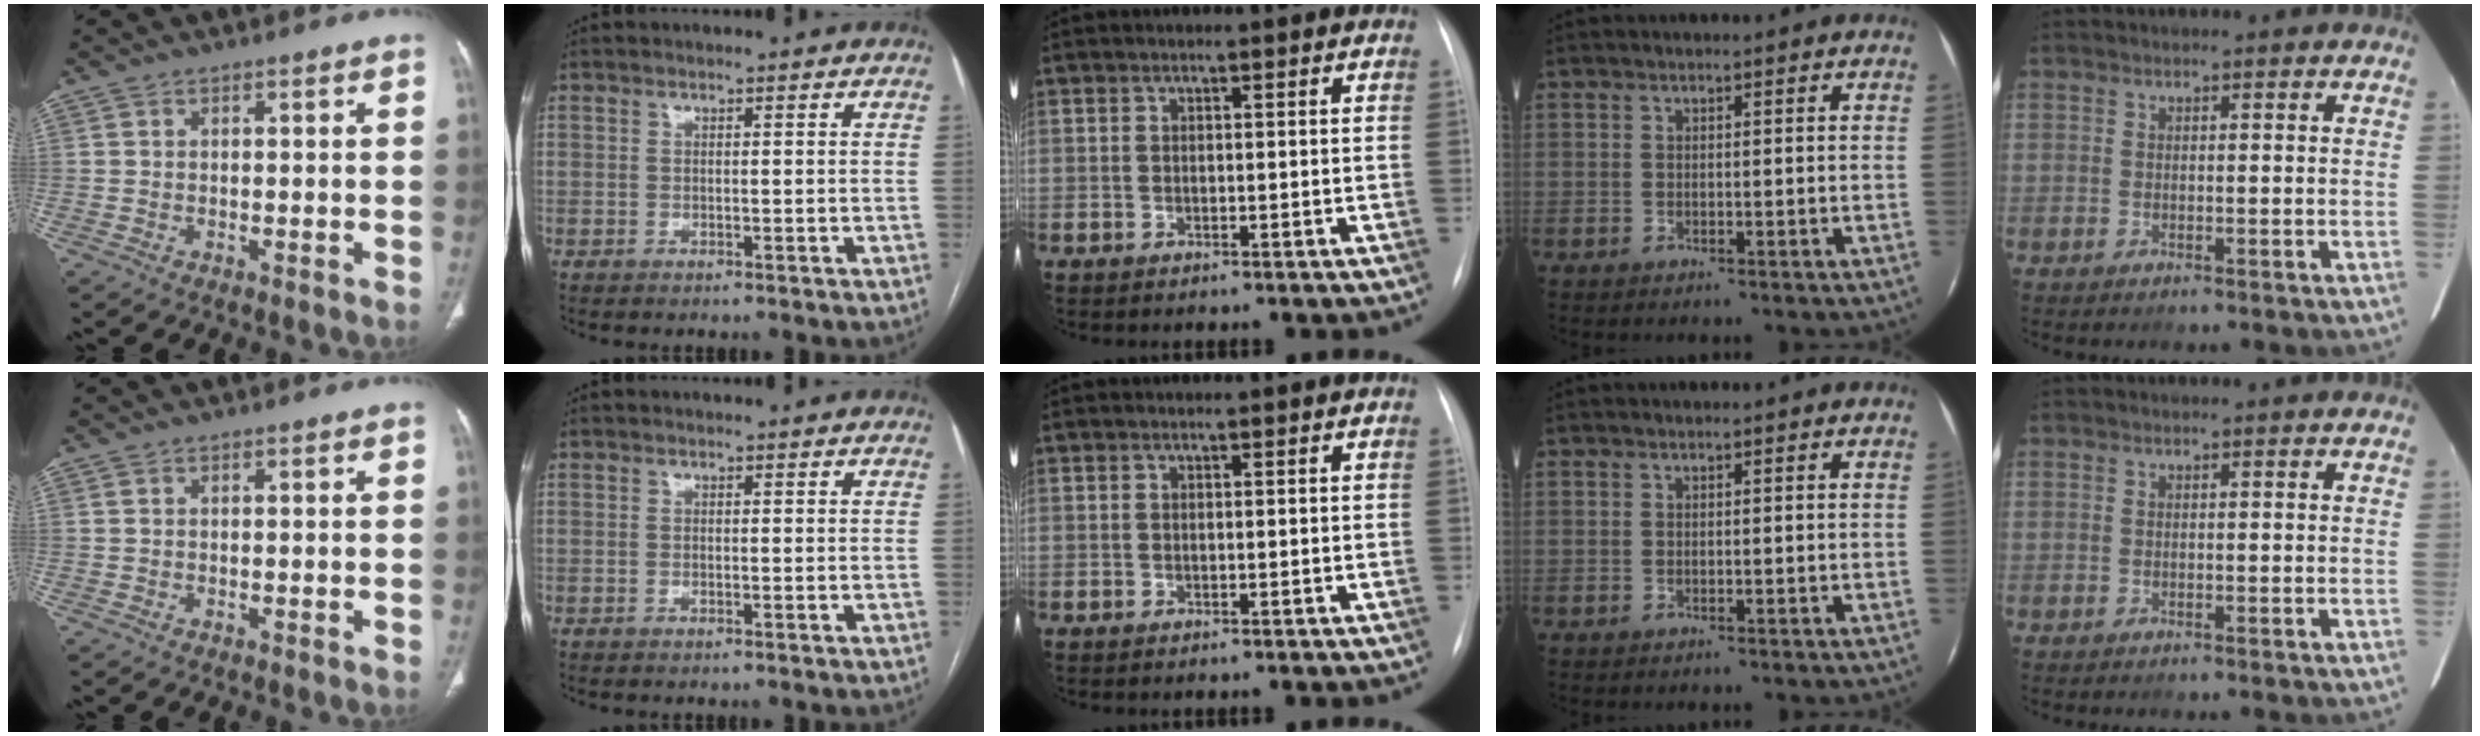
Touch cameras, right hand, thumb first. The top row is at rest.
{}